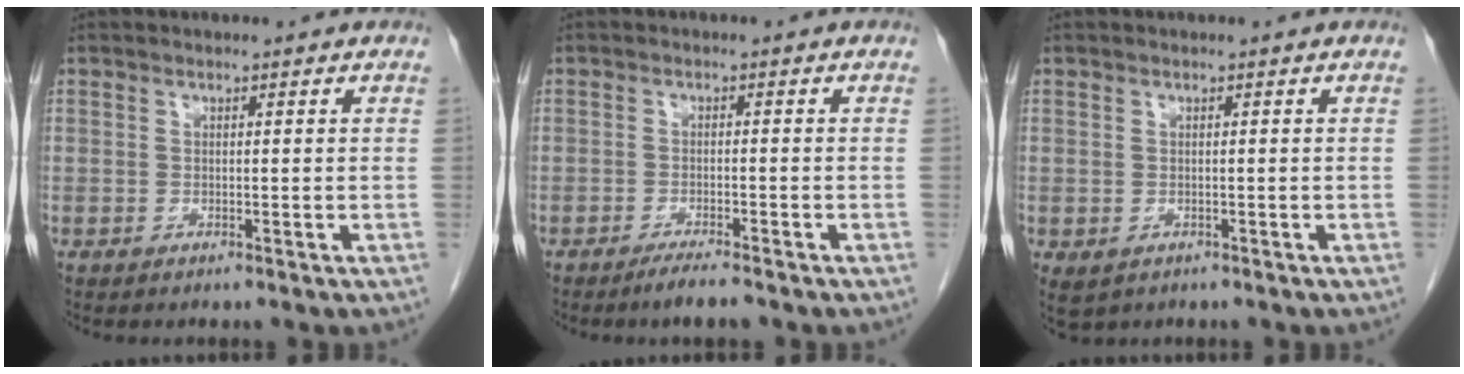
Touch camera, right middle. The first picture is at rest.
{"total": 3.0, "force": [-2.4, 0.0, 1.7], "torque": [-0.040, -0.008, -0.041]}
{"total": 2.4, "force": [-1.1, 1.7, 1.2], "torque": [-0.018, -0.004, -0.005]}